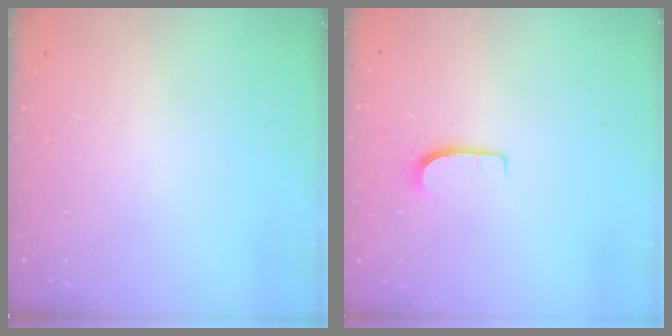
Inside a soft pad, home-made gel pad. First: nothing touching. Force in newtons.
{"total": 5.4, "press": 5.3, "slide": 0.5}